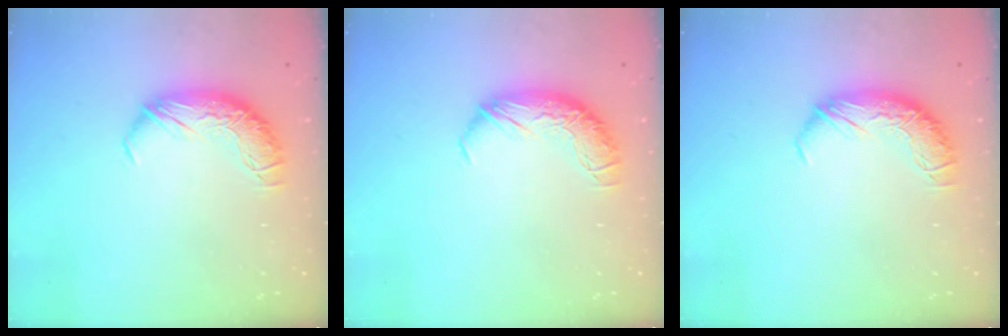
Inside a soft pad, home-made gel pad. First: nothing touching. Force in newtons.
{"total": 0.0}
{"total": 0.0}